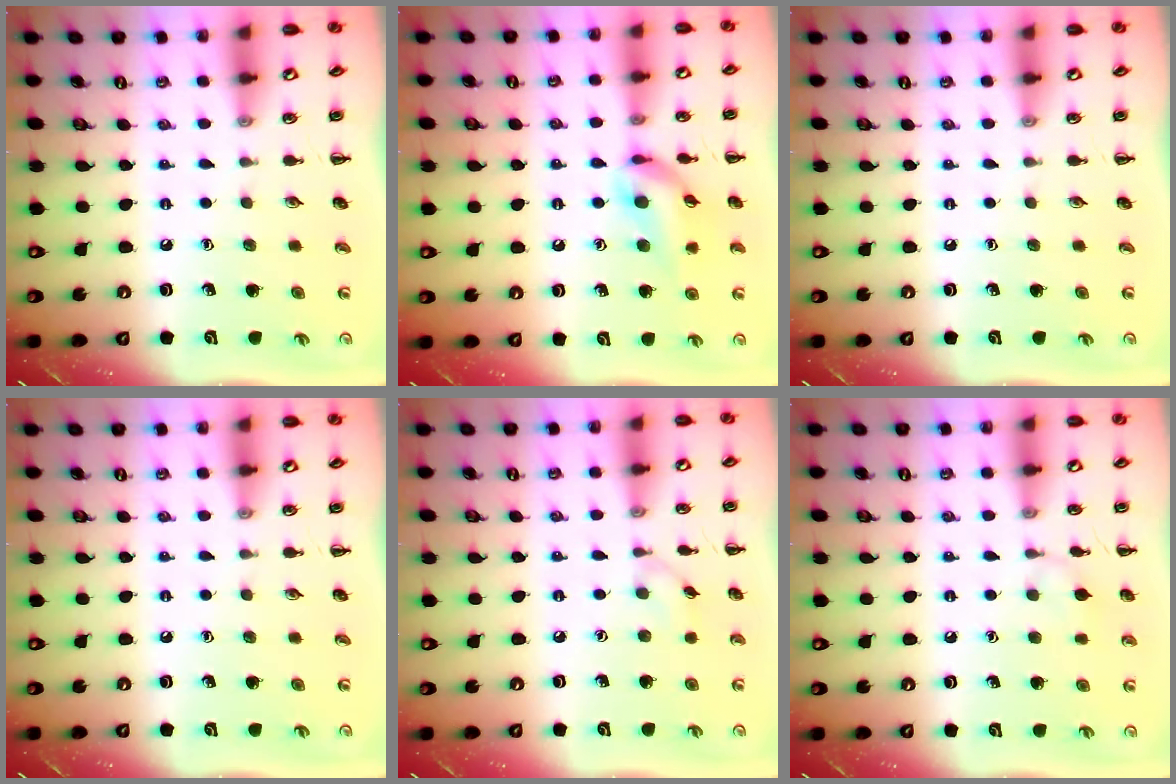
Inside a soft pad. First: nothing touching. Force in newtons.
{"total": 13.2, "press": 13.0, "slide": 2.1}
{"total": 0.0}
{"total": 0.0}
{"total": 3.1, "press": 2.8, "slide": 1.2}
{"total": 6.2, "press": 6.0, "slide": 1.7}